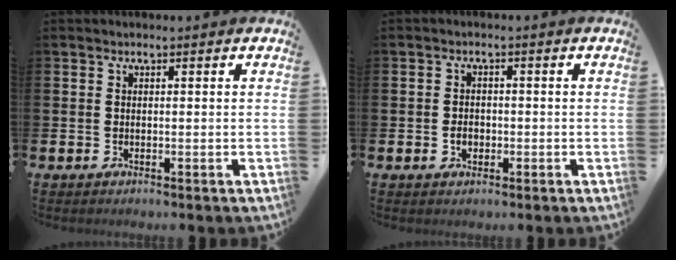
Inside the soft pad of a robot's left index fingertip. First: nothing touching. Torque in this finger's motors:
{"motor_torque": [0.19, -0.05, 0.03, 0.04]}